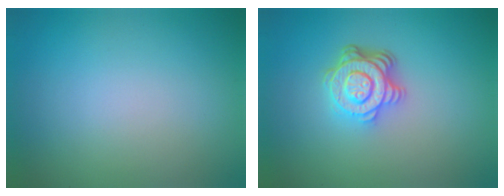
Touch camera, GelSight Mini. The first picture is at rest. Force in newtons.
{"total": 4.6, "press": 3.3, "slide": 3.2}